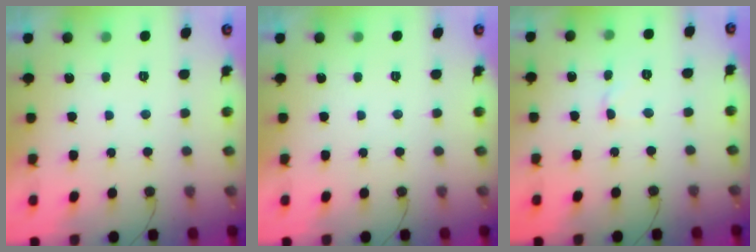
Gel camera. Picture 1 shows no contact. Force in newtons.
{"total": 0.0}
{"total": 3.2, "press": 3.2, "slide": 0.3}